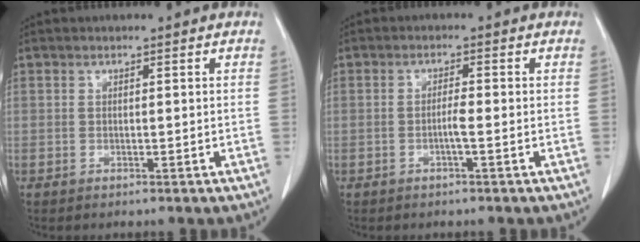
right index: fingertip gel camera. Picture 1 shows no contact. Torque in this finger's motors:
{"motor_torque": [-0.02, 0.02, 0.00, 0.02]}